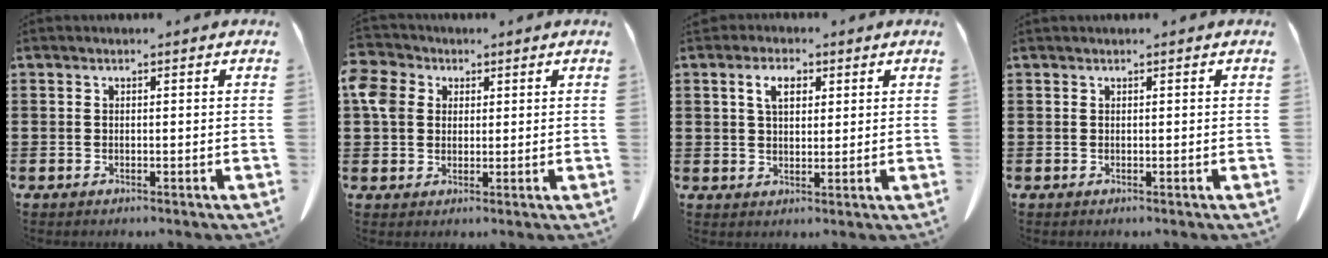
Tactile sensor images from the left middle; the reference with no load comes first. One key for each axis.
{"total": 5.3, "fx": 2.1, "fy": 4.4, "fz": 2.2, "tx": -0.075, "ty": 0.012, "tz": 0.034}
{"total": 4.4, "fx": 2.0, "fy": 2.4, "fz": 3.0, "tx": -0.062, "ty": 0.008, "tz": 0.032}
{"total": 0.0}